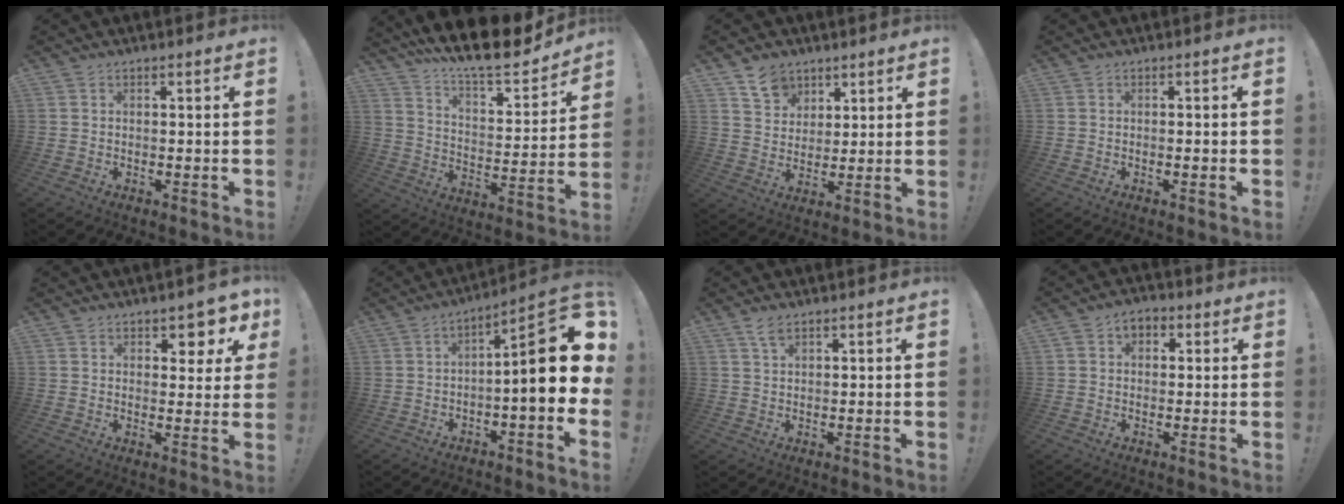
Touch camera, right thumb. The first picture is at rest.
{"total": 14.4, "force": [12.5, 2.8, 6.6], "torque": [-0.116, -0.107, 0.212]}
{"total": 8.4, "force": [5.6, 6.0, 1.7], "torque": [-0.022, -0.035, 0.108]}
{"total": 1.3, "force": [-0.3, -0.2, 1.3], "torque": [-0.015, -0.003, -0.008]}
{"total": 5.7, "force": [3.9, 2.9, 2.9], "torque": [-0.023, -0.034, 0.067]}
{"total": 16.7, "force": [0.6, 3.1, 16.4], "torque": [-0.227, -0.006, 0.006]}
{"total": 3.0, "force": [2.0, 1.0, 1.9], "torque": [-0.037, -0.002, 0.036]}
{"total": 4.2, "force": [0.8, 3.4, 2.3], "torque": [-0.028, 0.005, 0.011]}